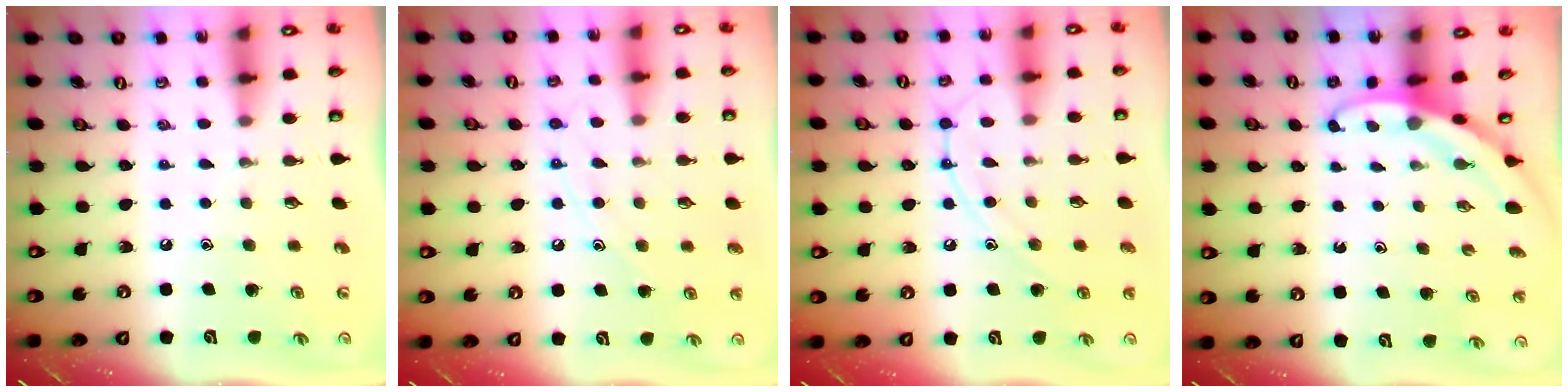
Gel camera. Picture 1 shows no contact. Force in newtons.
{"total": 8.9, "press": 8.9, "slide": 0.7}
{"total": 9.9, "press": 9.9, "slide": 0.4}
{"total": 2.9, "press": 2.9, "slide": 0.1}